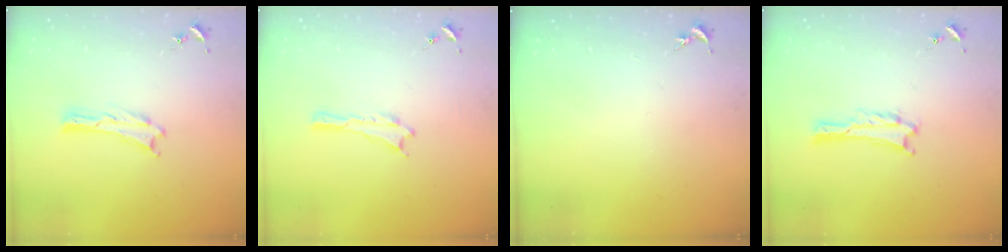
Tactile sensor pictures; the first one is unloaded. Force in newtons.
{"total": 0.0}
{"total": 0.0}
{"total": 1.0, "press": 1.0, "slide": 0.1}